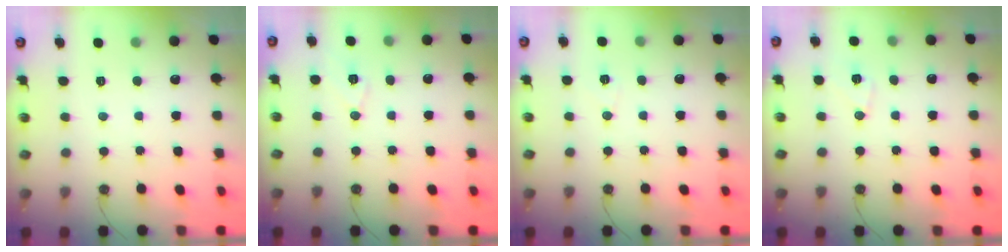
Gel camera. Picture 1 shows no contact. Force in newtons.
{"total": 7.3, "press": 6.1, "slide": 4.0}
{"total": 5.4, "press": 4.7, "slide": 2.7}
{"total": 6.8, "press": 6.6, "slide": 1.7}